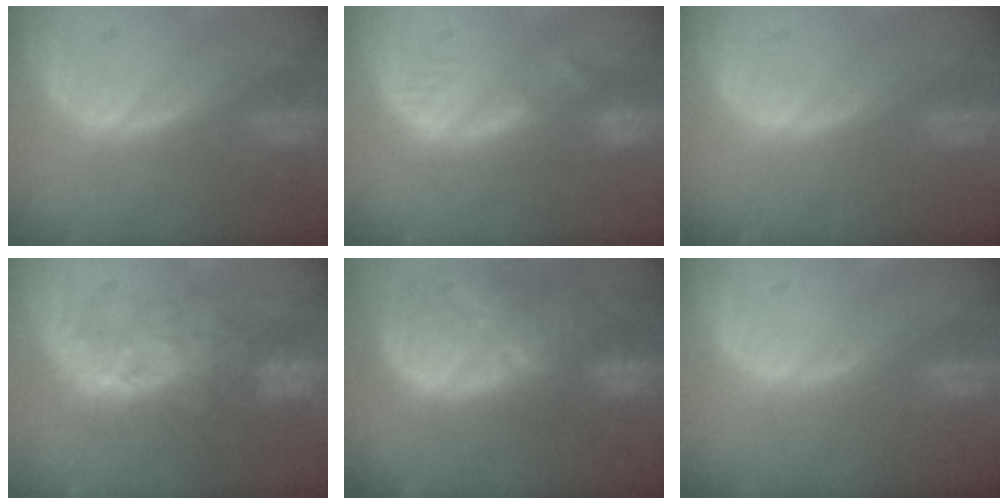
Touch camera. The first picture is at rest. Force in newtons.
{"total": 4.3, "press": 4.0, "slide": 1.7}
{"total": 0.0}
{"total": 9.3, "press": 8.4, "slide": 4.1}
{"total": 13.4, "press": 11.5, "slide": 7.0}
{"total": 0.0}